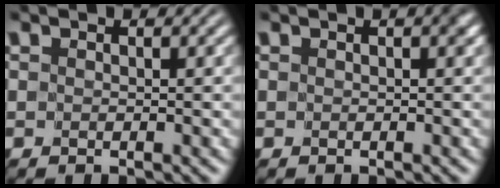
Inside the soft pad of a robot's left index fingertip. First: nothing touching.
{"total": 0.7, "force": [0.2, 0.3, 0.6], "torque": [-0.006, 0.002, 0.002]}